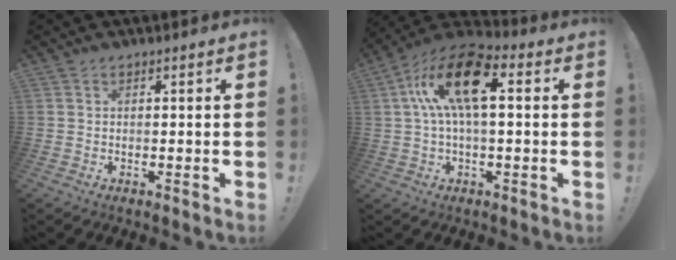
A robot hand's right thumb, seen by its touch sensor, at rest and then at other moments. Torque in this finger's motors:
{"motor_torque": [1.31, 2.81, 0.64, 0.64, 0.21]}